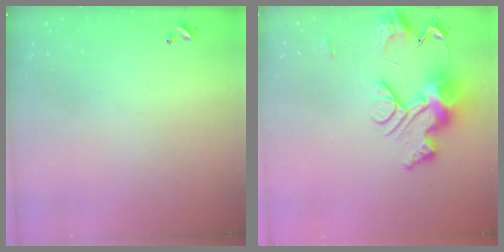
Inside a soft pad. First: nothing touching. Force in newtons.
{"total": 14.4, "press": 14.3, "slide": 1.2}